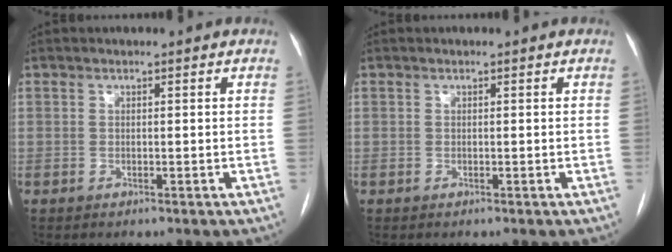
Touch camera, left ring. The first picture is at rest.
{"total": 0.0}